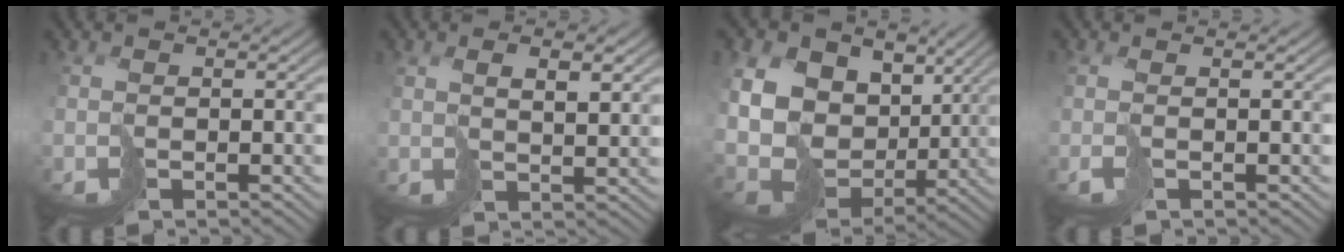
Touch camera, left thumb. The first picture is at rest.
{"total": 3.8, "force": [2.2, 1.0, 2.9], "torque": [-0.049, 0.001, 0.046]}
{"total": 16.3, "force": [4.4, 12.7, 9.2], "torque": [-0.239, 0.010, 0.097]}
{"total": 1.8, "force": [-0.1, 0.4, 1.7], "torque": [-0.034, 0.001, -0.008]}